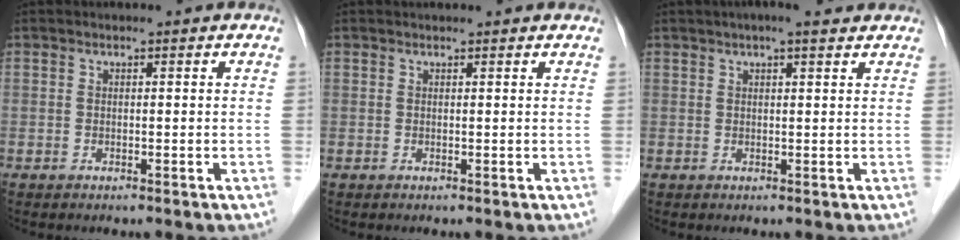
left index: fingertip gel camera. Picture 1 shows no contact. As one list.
[{"total": 3.2, "force": [3.0, 0.5, 0.9], "torque": [-0.015, 0.022, 0.031]}, {"total": 5.4, "force": [4.1, 1.0, 3.3], "torque": [-0.048, 0.028, 0.059]}]